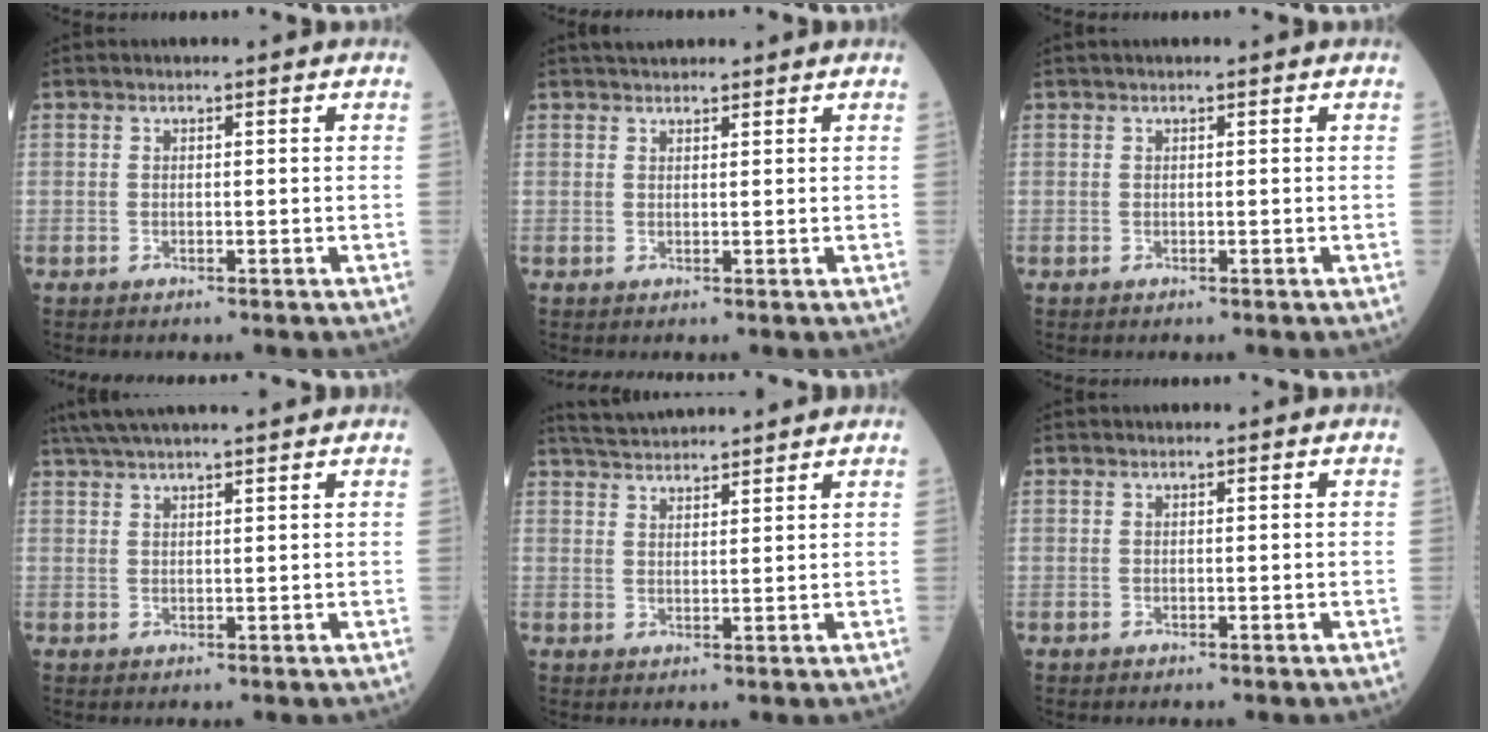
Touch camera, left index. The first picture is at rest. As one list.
[{"total": 3.4, "force": [3.1, 0.8, 1.1], "torque": [-0.016, 0.031, 0.051]}, {"total": 0.8, "force": [0.7, -0.1, 0.4], "torque": [-0.007, 0.017, 0.016]}, {"total": 10.9, "force": [9.5, 0.3, 5.2], "torque": [-0.091, 0.037, 0.143]}, {"total": 8.5, "force": [8.1, 0.6, 2.4], "torque": [-0.048, 0.036, 0.130]}, {"total": 0.0}]